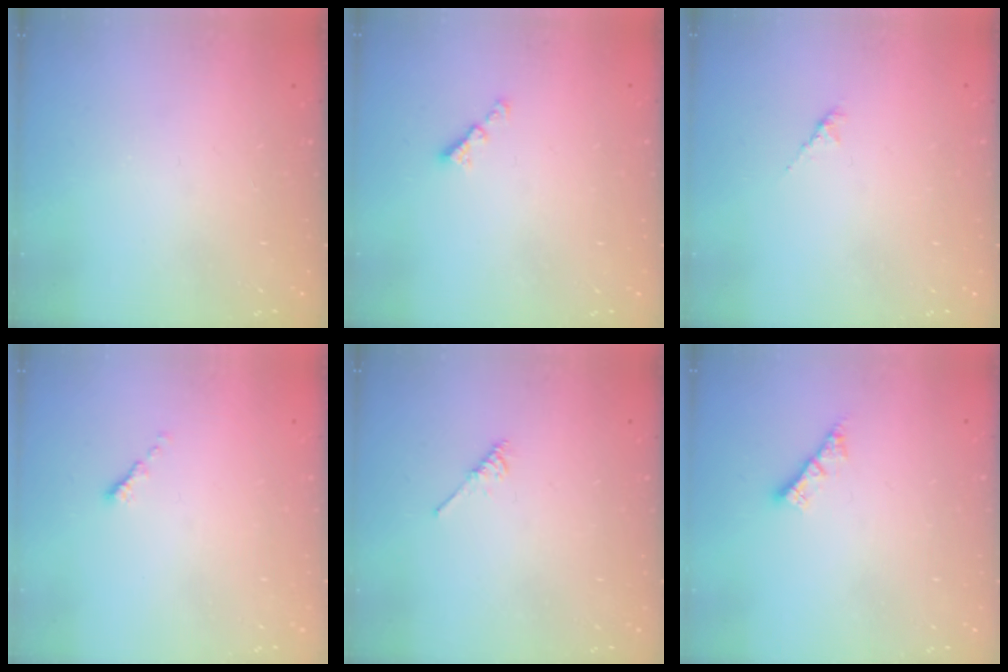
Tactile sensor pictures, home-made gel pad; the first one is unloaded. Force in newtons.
{"total": 2.1, "press": 2.1, "slide": 0.4}
{"total": 1.5, "press": 1.4, "slide": 0.5}
{"total": 0.6, "press": 0.5, "slide": 0.2}
{"total": 2.1, "press": 2.1, "slide": 0.4}
{"total": 3.6, "press": 3.6, "slide": 0.1}